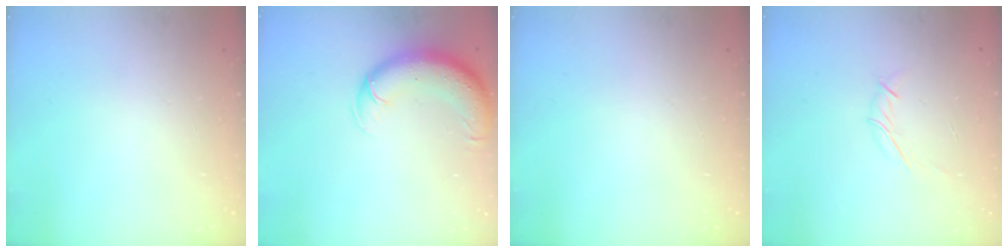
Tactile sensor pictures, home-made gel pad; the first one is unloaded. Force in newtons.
{"total": 11.0, "press": 10.6, "slide": 2.8}
{"total": 0.0}
{"total": 3.9, "press": 3.8, "slide": 0.8}